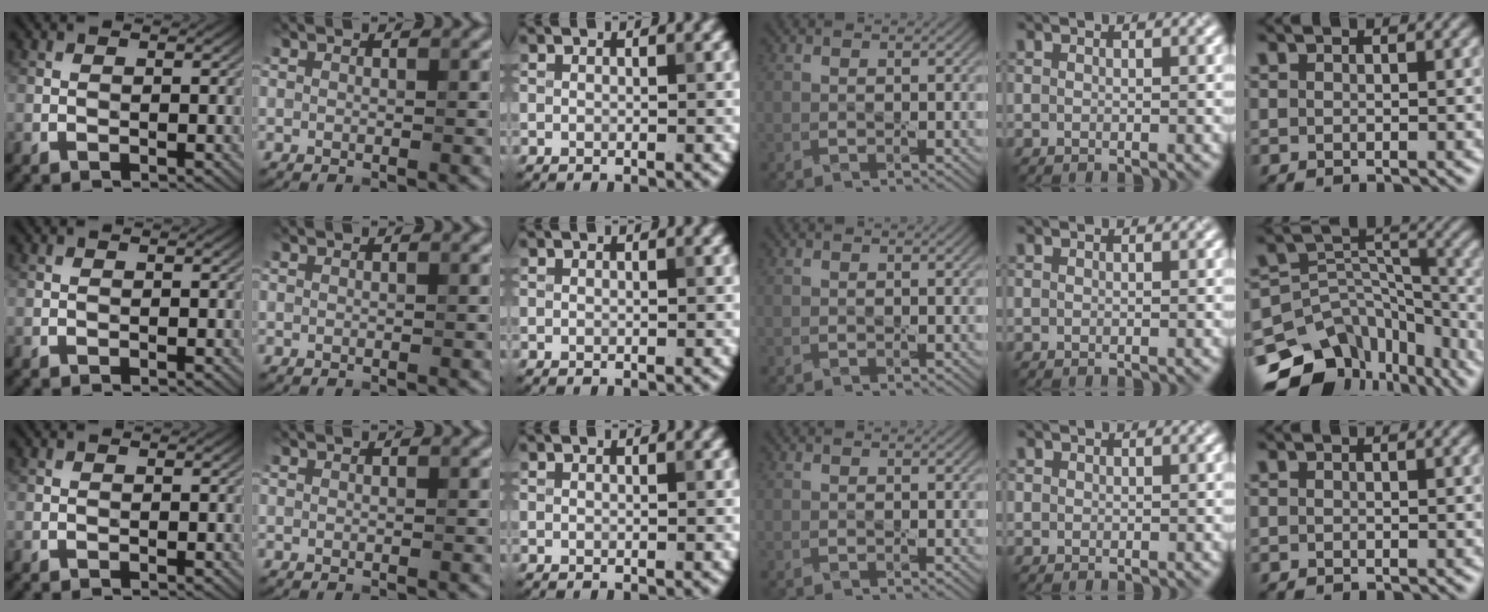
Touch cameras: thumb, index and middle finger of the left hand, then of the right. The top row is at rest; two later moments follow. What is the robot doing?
{"motion": "press", "object": "camera"}